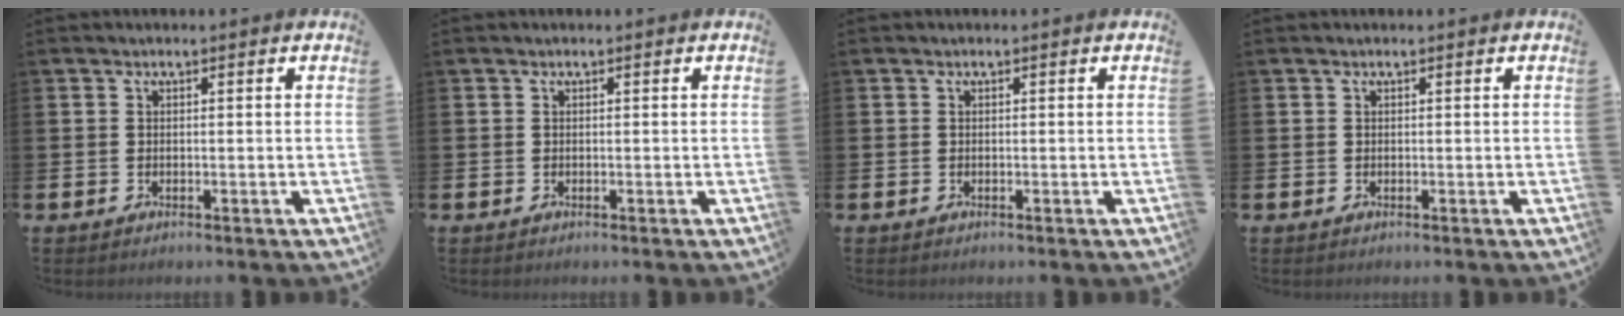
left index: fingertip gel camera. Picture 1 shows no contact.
{"total": 0.0}
{"total": 0.0}
{"total": 0.0}